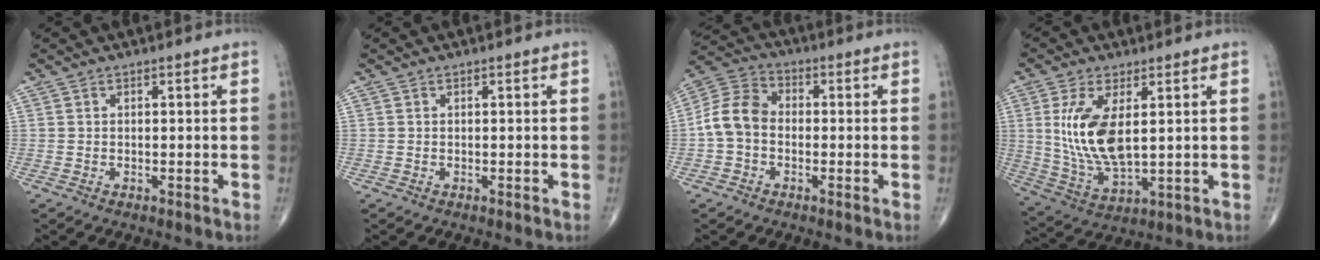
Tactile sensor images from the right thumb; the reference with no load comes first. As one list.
[{"total": 0.0}, {"total": 8.3, "force": [-1.1, 6.3, 5.3], "torque": [-0.093, 0.027, -0.037]}, {"total": 12.8, "force": [2.4, 5.7, 11.1], "torque": [-0.227, -0.019, 0.061]}]